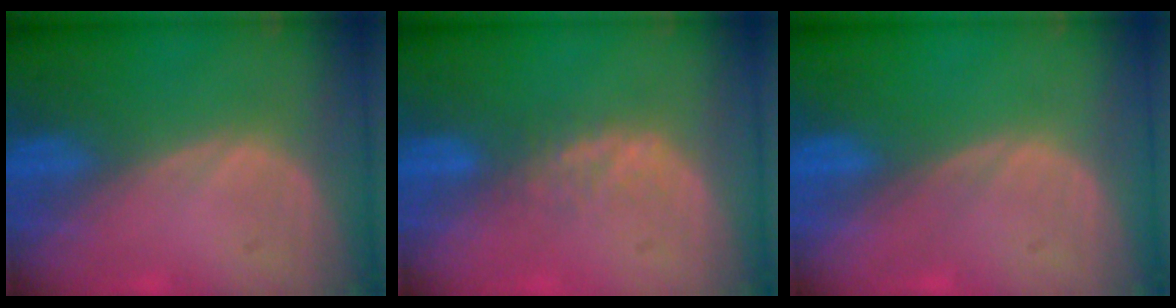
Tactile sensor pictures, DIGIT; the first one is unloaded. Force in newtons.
{"total": 2.3, "press": 2.3, "slide": 0.5}
{"total": 0.0}